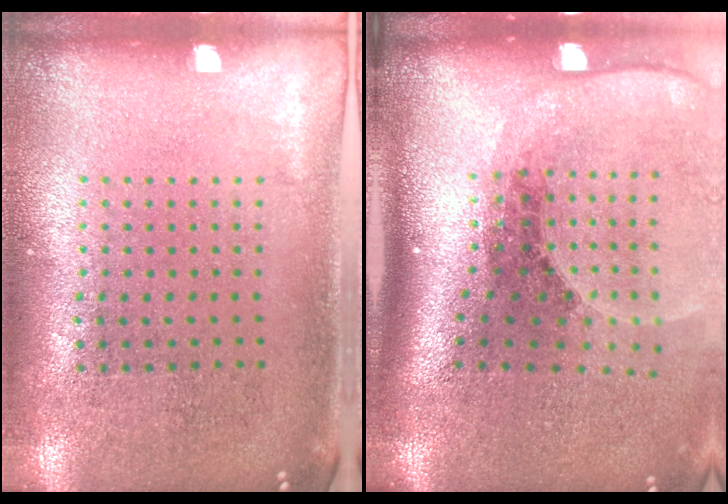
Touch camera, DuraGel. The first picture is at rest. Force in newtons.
{"total": 2.7, "press": 1.9, "slide": 2.0}